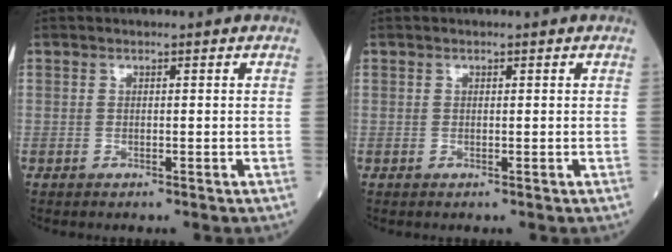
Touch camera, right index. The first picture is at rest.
{"total": 0.0}